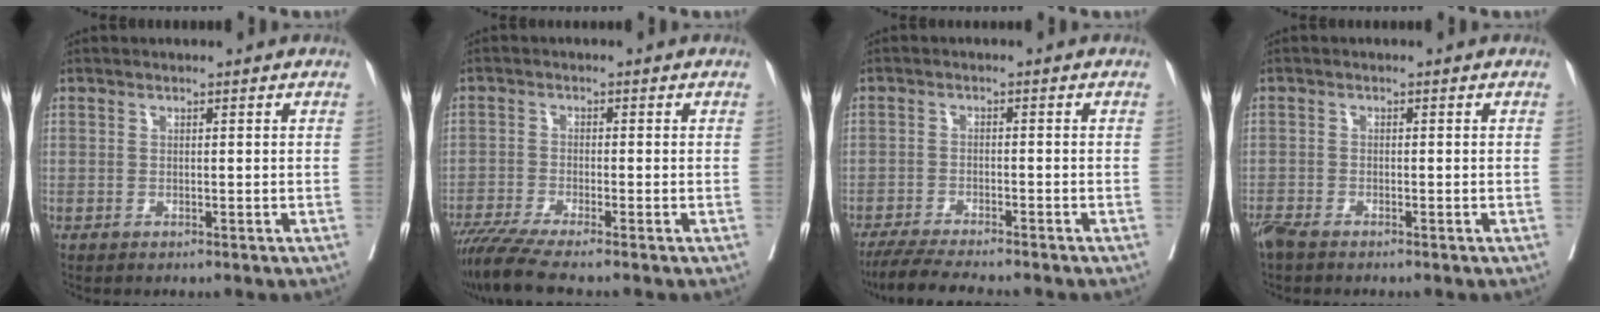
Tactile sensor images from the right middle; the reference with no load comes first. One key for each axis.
{"total": 6.4, "fx": -5.4, "fy": -0.7, "fz": 3.5, "tx": -0.055, "ty": -0.020, "tz": -0.095}
{"total": 8.7, "fx": -7.6, "fy": 0.5, "fz": 4.1, "tx": -0.062, "ty": -0.021, "tz": -0.123}
{"total": 2.4, "fx": -2.1, "fy": 0.5, "fz": 1.0, "tx": -0.023, "ty": -0.007, "tz": -0.042}